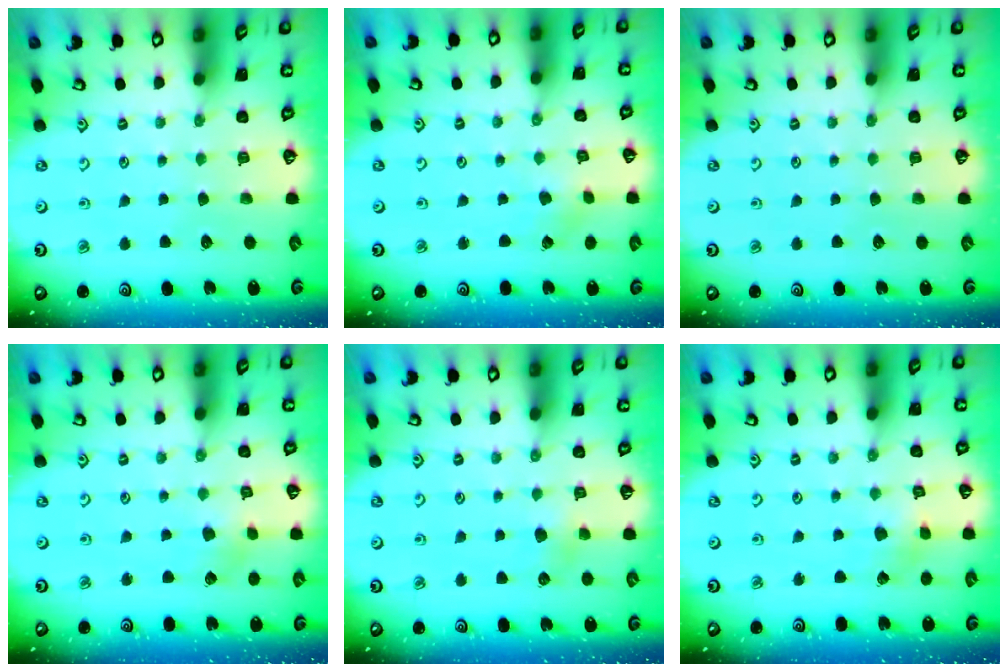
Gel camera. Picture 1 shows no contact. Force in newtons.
{"total": 0.5, "press": 0.5, "slide": 0.1}
{"total": 0.0}
{"total": 2.8, "press": 2.8, "slide": 0.5}
{"total": 3.9, "press": 3.8, "slide": 0.5}
{"total": 2.6, "press": 2.6, "slide": 0.2}